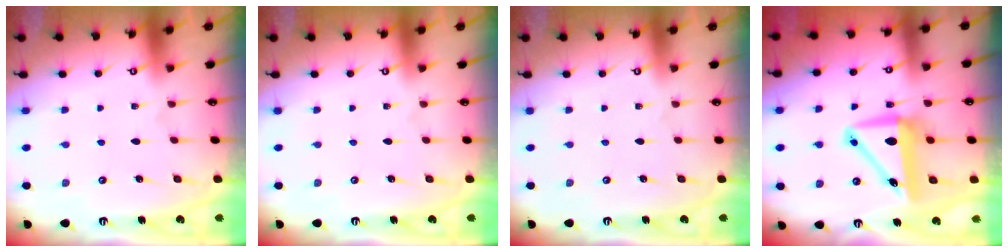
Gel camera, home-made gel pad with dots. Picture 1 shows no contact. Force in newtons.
{"total": 0.0}
{"total": 0.0}
{"total": 9.3, "press": 8.7, "slide": 3.2}